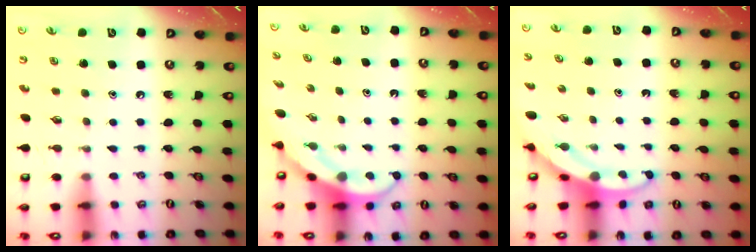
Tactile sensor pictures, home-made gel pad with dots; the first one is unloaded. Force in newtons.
{"total": 4.0, "press": 4.0, "slide": 0.4}
{"total": 3.3, "press": 3.3, "slide": 0.2}